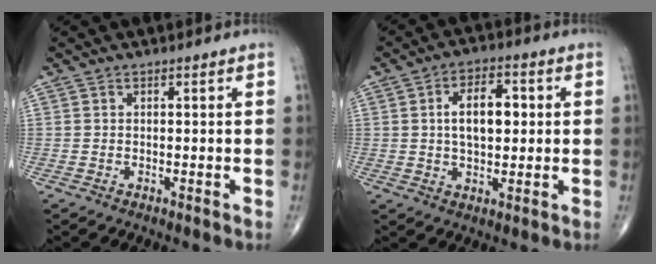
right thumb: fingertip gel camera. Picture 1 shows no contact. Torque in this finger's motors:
{"motor_torque": [-0.42, 0.39, 0.54, 0.06, 0.19]}